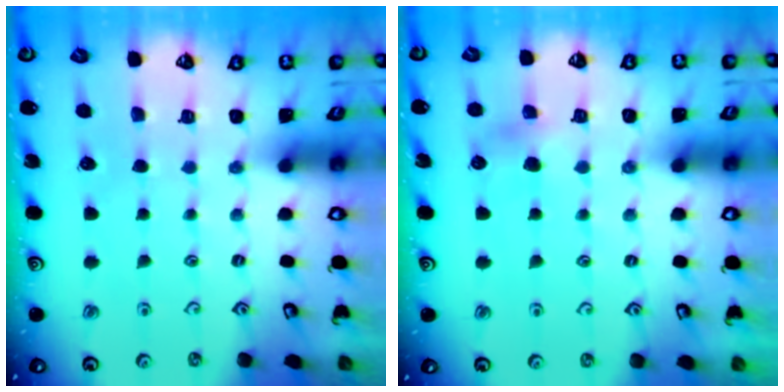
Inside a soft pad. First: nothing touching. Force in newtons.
{"total": 4.8, "press": 4.8, "slide": 0.3}